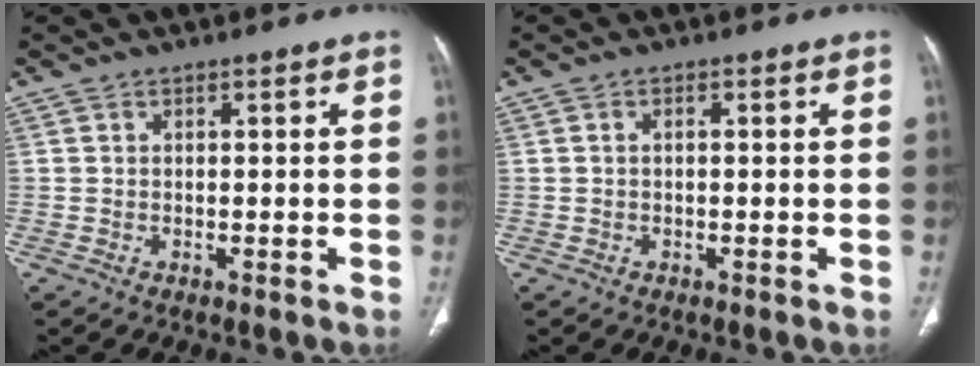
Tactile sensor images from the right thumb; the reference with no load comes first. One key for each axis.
{"total": 0.6, "fx": 0.0, "fy": 0.3, "fz": 0.5, "tx": -0.012, "ty": 0.000, "tz": -0.002}